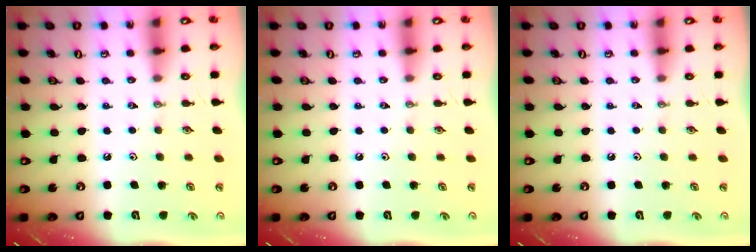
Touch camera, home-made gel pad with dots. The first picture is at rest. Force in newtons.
{"total": 0.0}
{"total": 0.0}